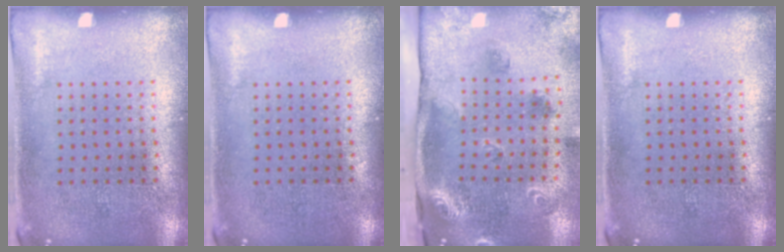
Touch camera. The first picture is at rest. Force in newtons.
{"total": 0.0}
{"total": 2.1, "press": 1.8, "slide": 1.1}
{"total": 0.0}